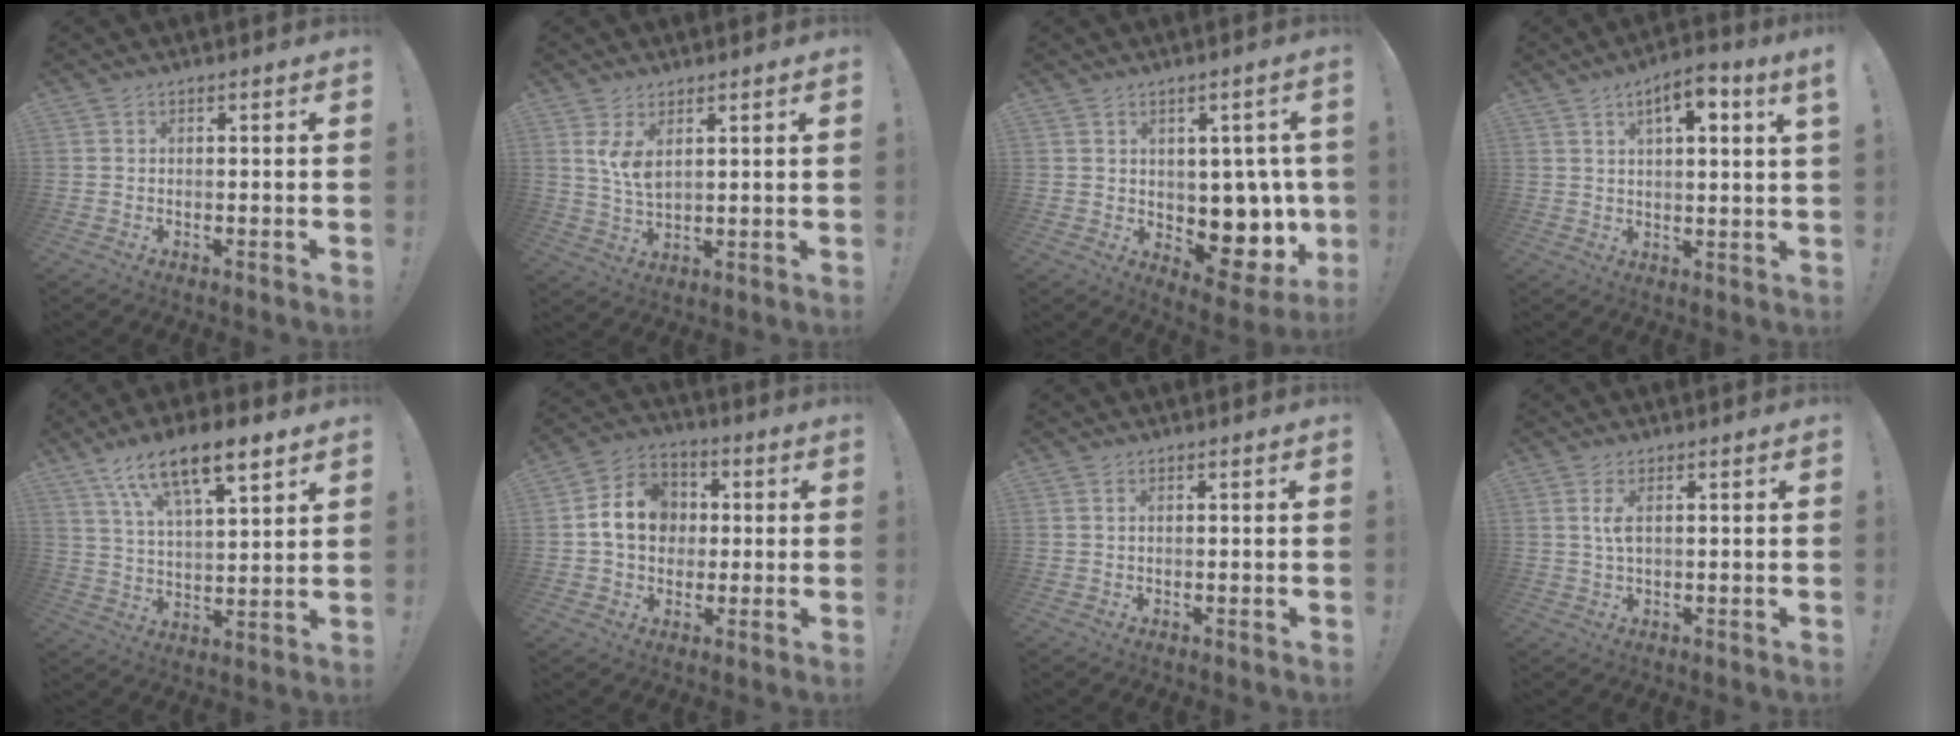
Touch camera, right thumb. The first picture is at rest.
{"total": 6.1, "force": [3.0, 2.3, 4.8], "torque": [-0.078, -0.024, 0.050]}
{"total": 11.8, "force": [0.9, 8.2, 8.5], "torque": [-0.095, -0.016, 0.031]}
{"total": 7.2, "force": [3.4, 1.3, 6.2], "torque": [-0.079, -0.017, 0.049]}
{"total": 14.5, "force": [9.4, 5.2, 9.7], "torque": [-0.163, -0.045, 0.162]}
{"total": 13.1, "force": [1.2, 11.1, 7.0], "torque": [-0.106, 0.012, 0.031]}
{"total": 0.5, "force": [0.1, 0.0, 0.5], "torque": [-0.016, 0.004, 0.003]}
{"total": 3.3, "force": [0.7, 1.0, 3.1], "torque": [-0.067, -0.001, 0.007]}